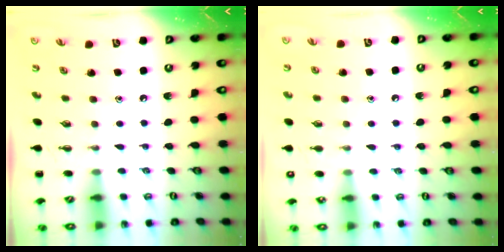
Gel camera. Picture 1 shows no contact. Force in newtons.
{"total": 6.0, "press": 5.7, "slide": 2.0}